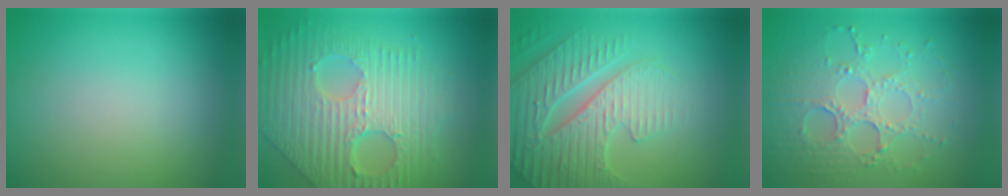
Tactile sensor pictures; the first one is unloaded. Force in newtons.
{"total": 9.8, "press": 6.7, "slide": 7.1}
{"total": 5.0, "press": 4.8, "slide": 1.2}
{"total": 4.0, "press": 3.6, "slide": 1.7}